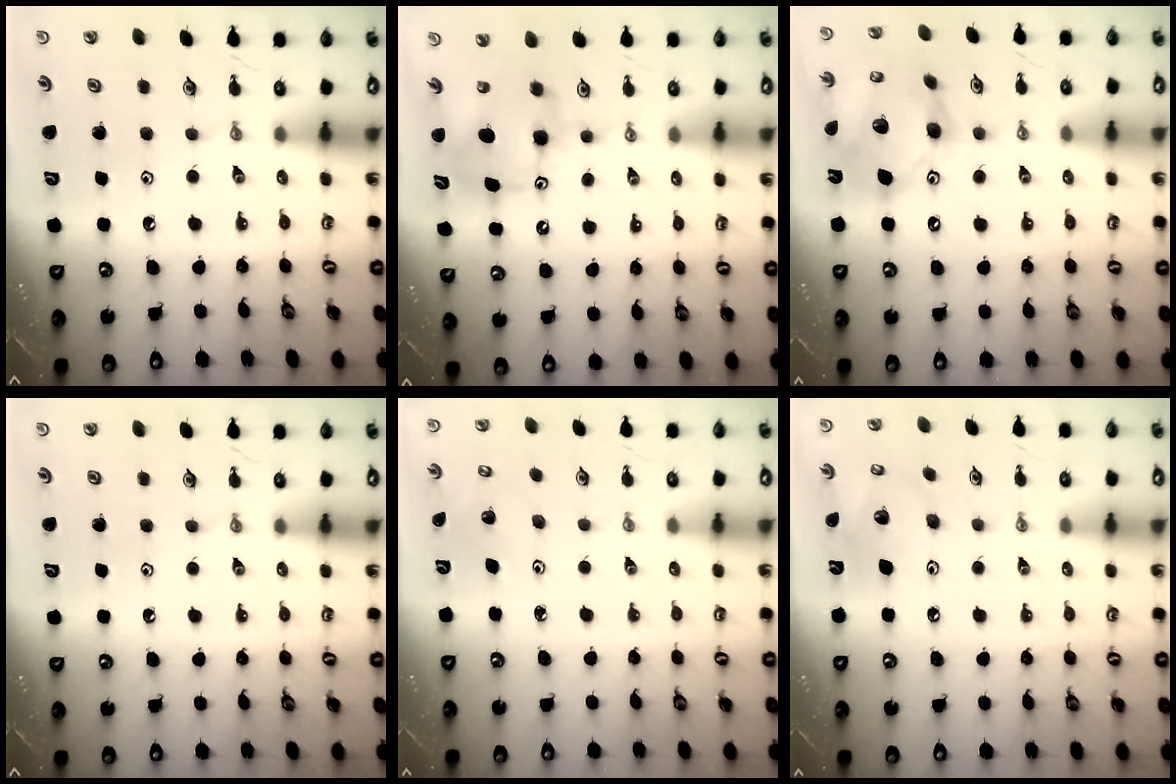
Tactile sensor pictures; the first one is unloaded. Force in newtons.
{"total": 8.5, "press": 8.5, "slide": 0.8}
{"total": 16.6, "press": 16.5, "slide": 2.0}
{"total": 0.0}
{"total": 2.8, "press": 2.8, "slide": 0.2}
{"total": 12.0, "press": 11.8, "slide": 2.3}